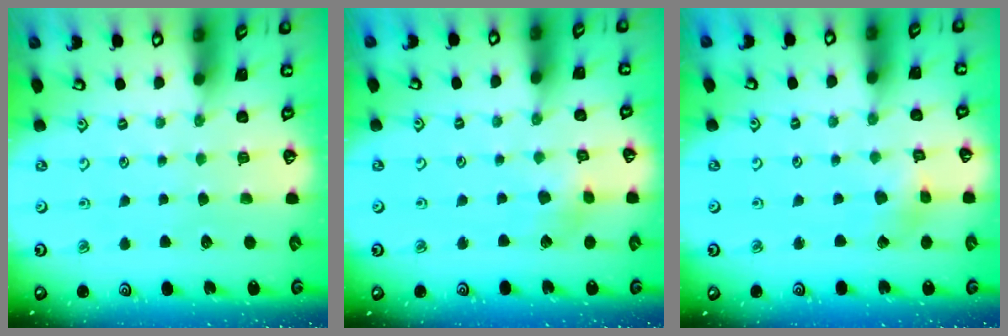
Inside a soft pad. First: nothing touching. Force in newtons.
{"total": 3.9, "press": 3.8, "slide": 0.4}
{"total": 2.5, "press": 2.5, "slide": 0.2}